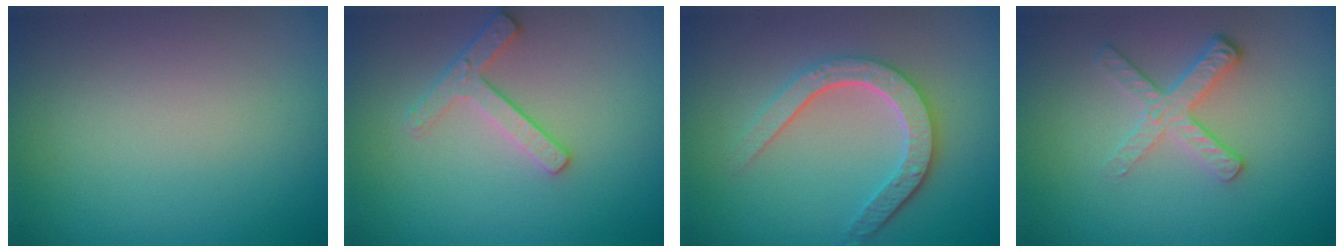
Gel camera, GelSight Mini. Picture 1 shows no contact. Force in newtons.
{"total": 2.5, "press": 2.4, "slide": 0.7}
{"total": 4.7, "press": 3.5, "slide": 3.1}
{"total": 2.8, "press": 2.5, "slide": 1.3}